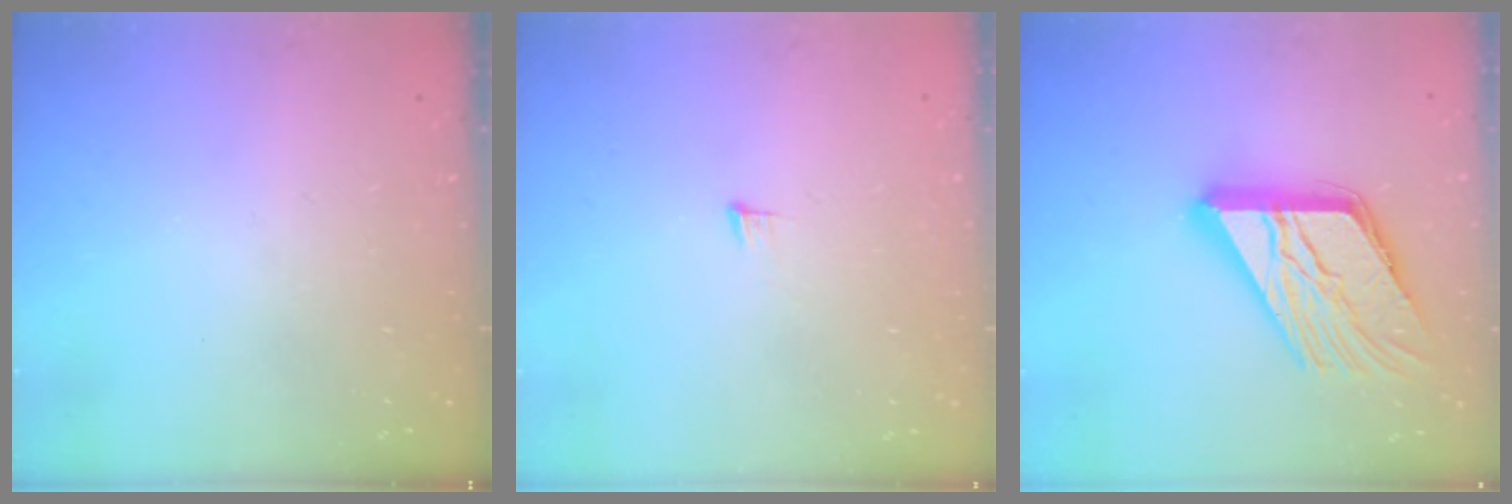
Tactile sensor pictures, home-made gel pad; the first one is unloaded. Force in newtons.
{"total": 5.4, "press": 5.3, "slide": 1.0}
{"total": 20.6, "press": 20.5, "slide": 2.2}